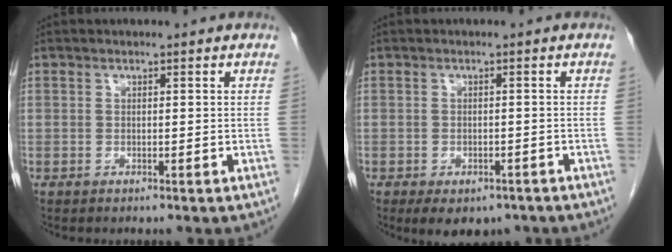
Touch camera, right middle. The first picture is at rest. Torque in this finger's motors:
{"motor_torque": [0.62, -0.39, 0.08, 0.04]}